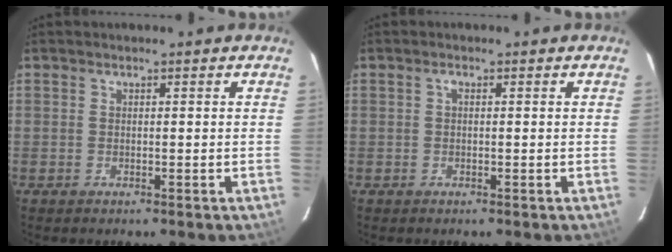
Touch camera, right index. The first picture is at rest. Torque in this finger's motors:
{"motor_torque": [0.28, 0.07, 0.11, 0.02]}